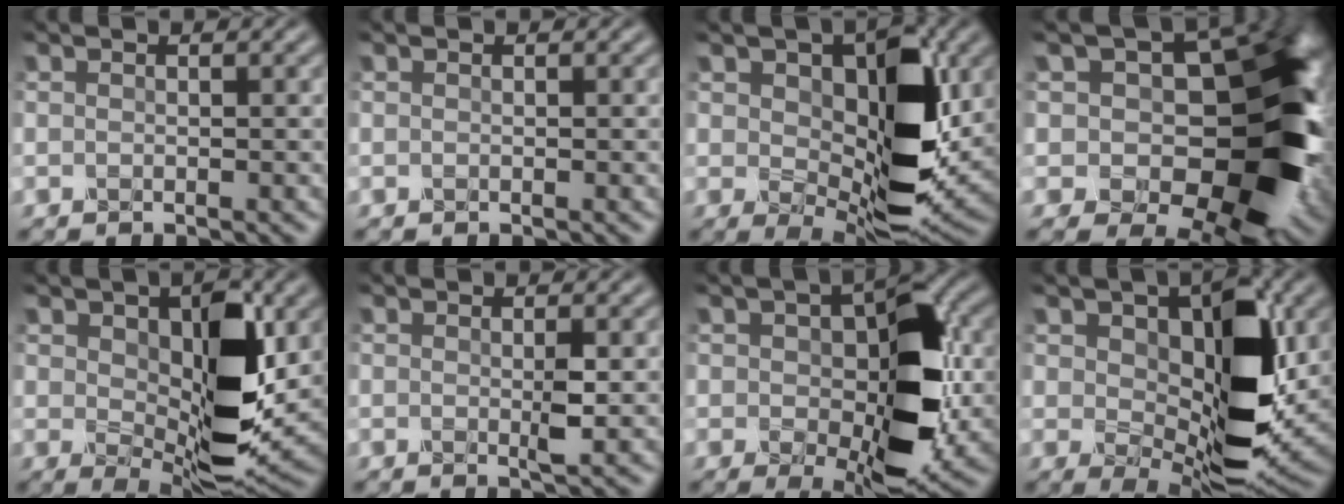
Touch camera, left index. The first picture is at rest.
{"total": 0.0}
{"total": 10.5, "force": [1.5, 5.8, 8.6], "torque": [-0.135, -0.014, 0.027]}
{"total": 16.8, "force": [0.7, 11.0, 12.7], "torque": [-0.122, 0.003, 0.021]}
{"total": 9.2, "force": [1.1, 4.4, 8.0], "torque": [-0.131, -0.012, 0.023]}
{"total": 1.5, "force": [0.1, 0.1, 1.5], "torque": [-0.026, -0.002, -0.002]}
{"total": 10.1, "force": [-0.3, 5.3, 8.6], "torque": [-0.132, -0.003, 0.003]}
{"total": 11.0, "force": [1.5, 5.9, 9.2], "torque": [-0.142, -0.015, 0.028]}